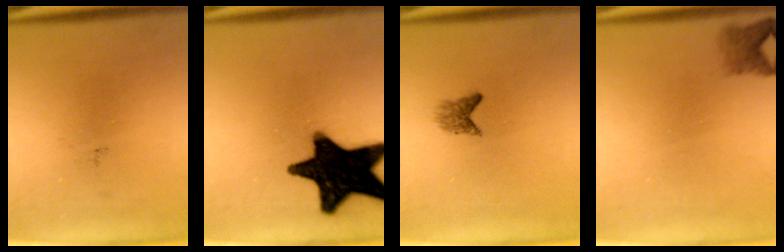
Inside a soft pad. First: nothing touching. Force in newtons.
{"total": 19.3}
{"total": 1.8}
{"total": 2.3}